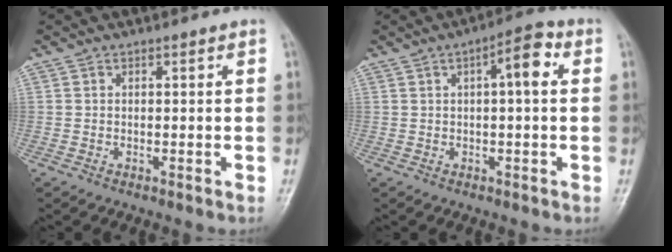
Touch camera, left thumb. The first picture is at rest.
{"total": 6.2, "force": [1.4, 1.8, 5.7], "torque": [-0.081, 0.016, 0.014]}